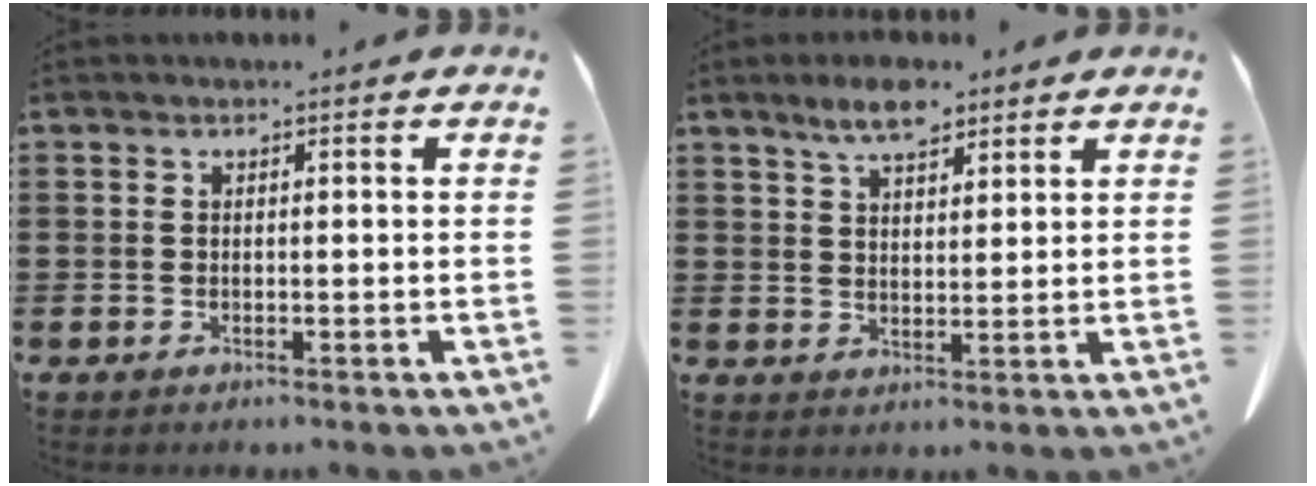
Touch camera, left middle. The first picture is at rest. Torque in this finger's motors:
{"motor_torque": [0.80, 0.77, 0.11, 0.06]}